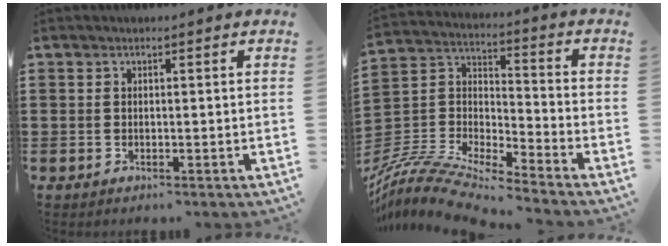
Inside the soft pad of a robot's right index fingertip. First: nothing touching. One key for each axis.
{"total": 8.9, "fx": -8.5, "fy": 0.6, "fz": 2.7, "tx": -0.072, "ty": -0.004, "tz": -0.176}